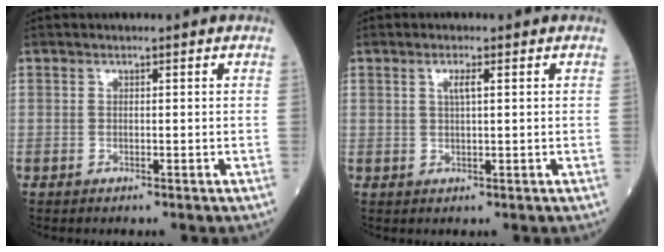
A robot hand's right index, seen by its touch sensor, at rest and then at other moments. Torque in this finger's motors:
{"motor_torque": [0.04, -0.02, -0.01, -0.01]}